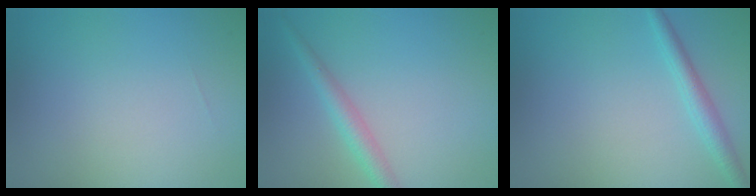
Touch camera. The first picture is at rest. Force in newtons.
{"total": 2.1, "press": 2.1, "slide": 0.1}
{"total": 2.1, "press": 2.1, "slide": 0.1}